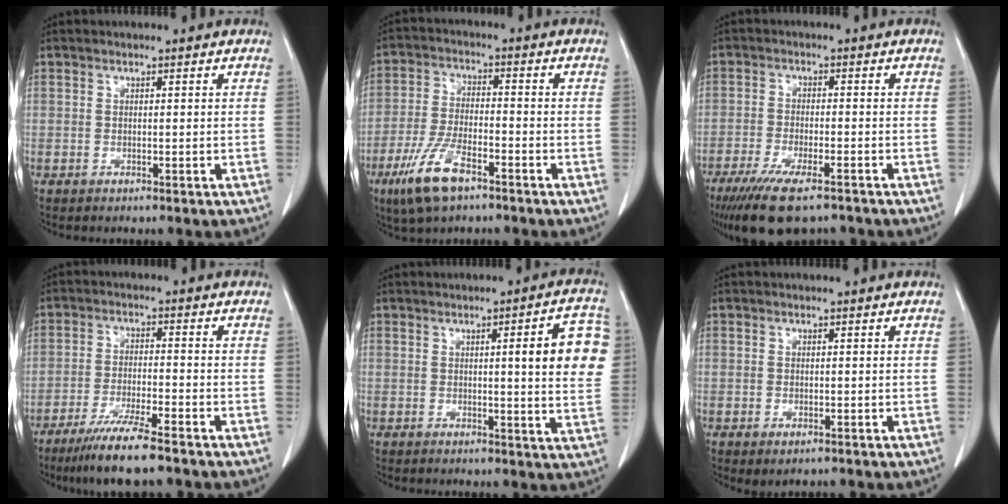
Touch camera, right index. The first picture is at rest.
{"total": 9.4, "force": [-5.7, 2.8, 6.9], "torque": [-0.149, -0.014, -0.106]}
{"total": 11.1, "force": [-8.2, 2.3, 7.1], "torque": [-0.121, -0.023, -0.131]}
{"total": 8.7, "force": [-6.7, 0.0, 5.6], "torque": [-0.100, -0.024, -0.117]}
{"total": 9.3, "force": [1.8, 1.3, 9.0], "torque": [-0.099, 0.006, 0.014]}
{"total": 1.3, "force": [-0.6, 0.6, 1.0], "torque": [-0.015, -0.003, -0.002]}